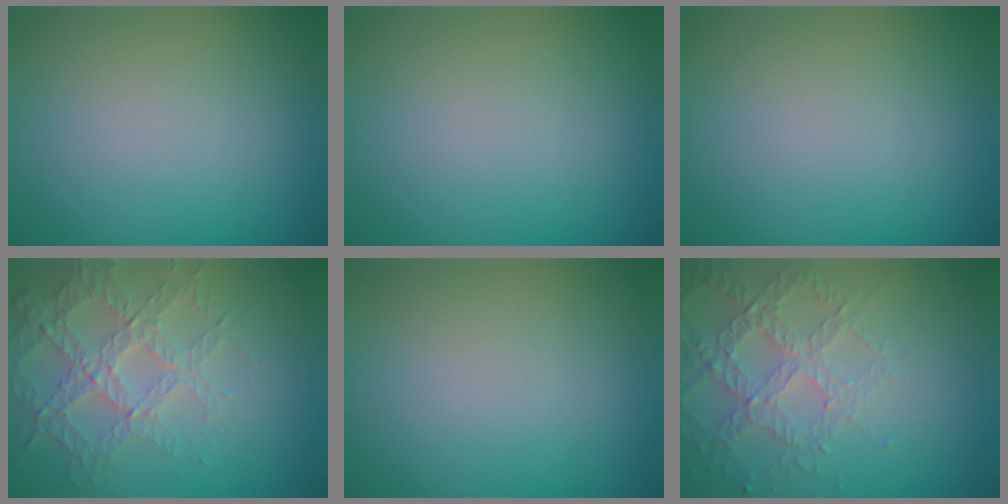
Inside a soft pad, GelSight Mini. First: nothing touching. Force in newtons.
{"total": 0.0}
{"total": 0.0}
{"total": 3.7, "press": 3.4, "slide": 1.5}
{"total": 0.0}
{"total": 4.2, "press": 3.2, "slide": 2.8}